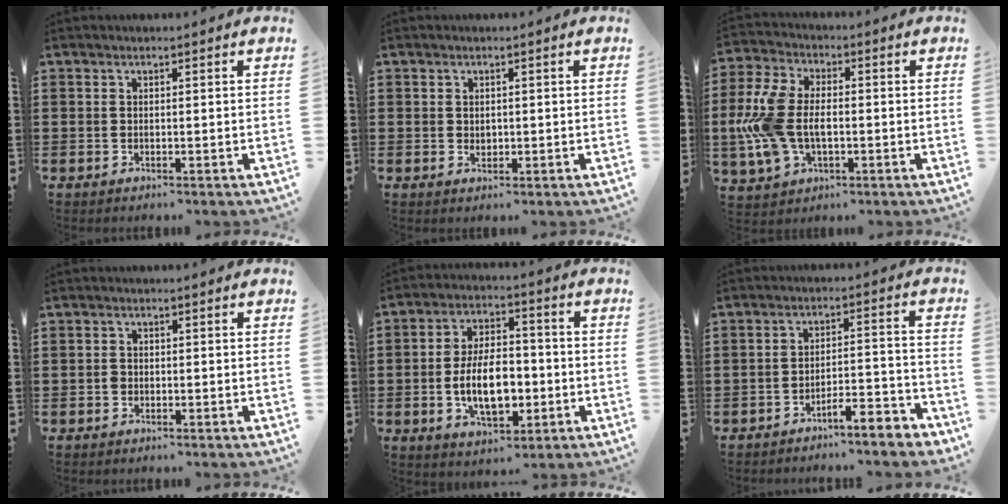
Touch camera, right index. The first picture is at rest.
{"total": 1.1, "force": [0.2, 0.9, 0.6], "torque": [-0.014, 0.006, 0.003]}
{"total": 9.8, "force": [-1.1, 6.0, 7.7], "torque": [-0.207, -0.005, -0.030]}
{"total": 1.0, "force": [-0.4, 0.8, 0.5], "torque": [-0.011, 0.002, -0.007]}
{"total": 9.8, "force": [-2.1, 5.2, 8.0], "torque": [-0.148, 0.003, -0.042]}
{"total": 5.3, "force": [-4.8, 0.3, 2.0], "torque": [-0.036, -0.003, -0.094]}